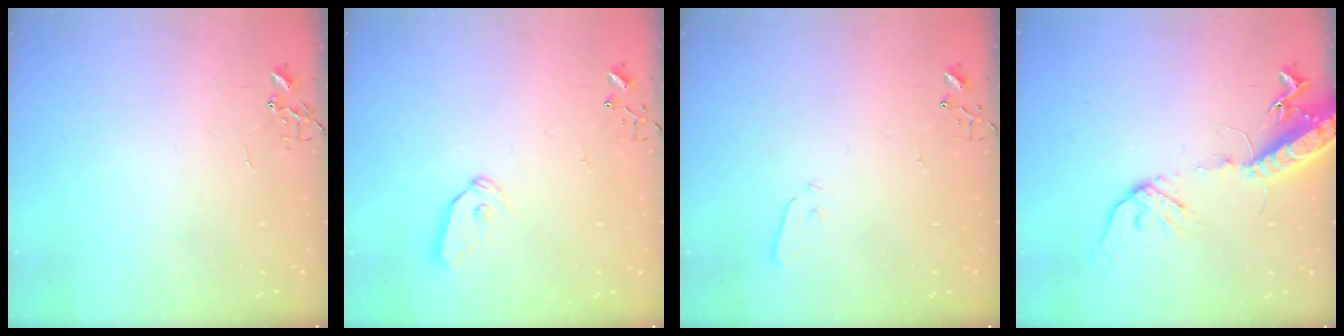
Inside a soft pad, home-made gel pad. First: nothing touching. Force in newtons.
{"total": 7.2, "press": 7.2, "slide": 0.4}
{"total": 3.1, "press": 3.0, "slide": 0.7}
{"total": 16.2, "press": 15.8, "slide": 3.6}